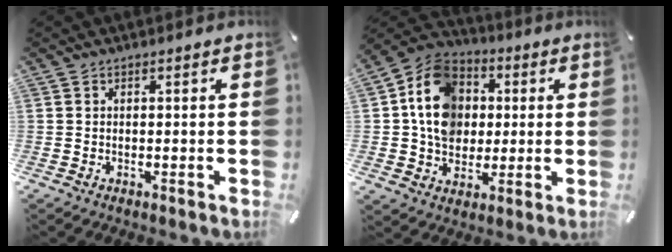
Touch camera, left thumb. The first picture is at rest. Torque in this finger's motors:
{"motor_torque": [1.99, 1.99, 1.00, -0.58, 0.43]}